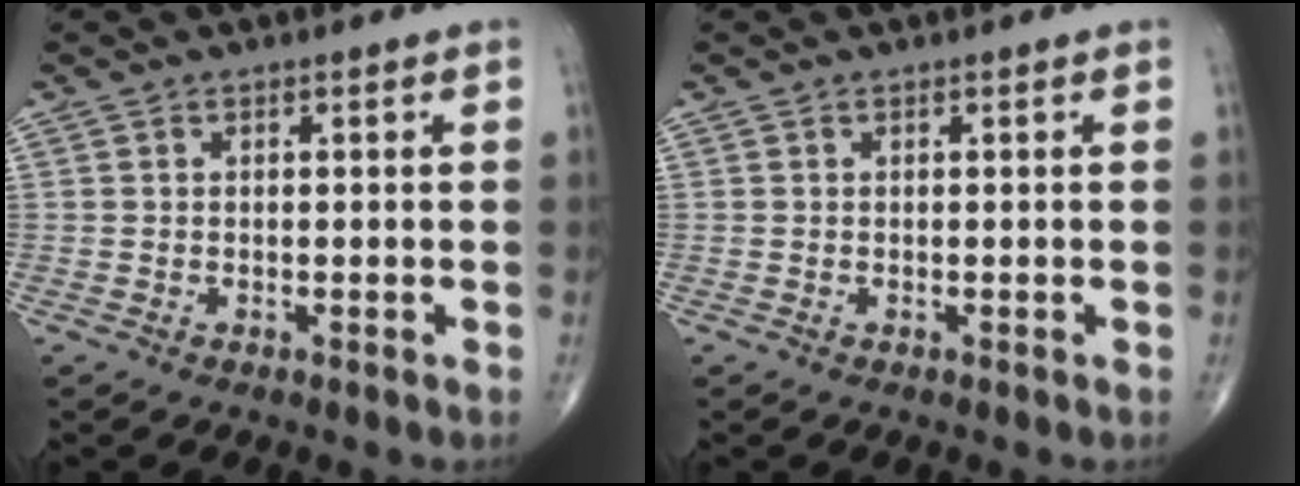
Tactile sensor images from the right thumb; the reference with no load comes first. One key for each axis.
{"total": 0.0}